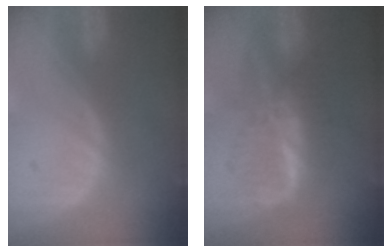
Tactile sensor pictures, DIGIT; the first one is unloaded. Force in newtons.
{"total": 5.9, "press": 5.8, "slide": 0.8}